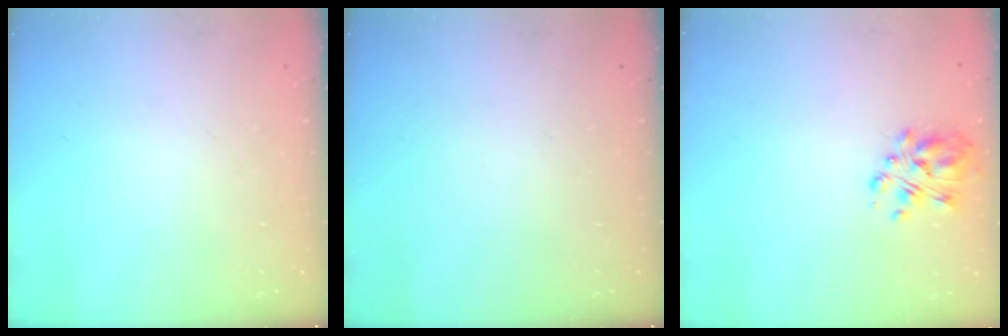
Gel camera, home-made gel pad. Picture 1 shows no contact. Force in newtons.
{"total": 0.0}
{"total": 6.1, "press": 5.8, "slide": 1.8}